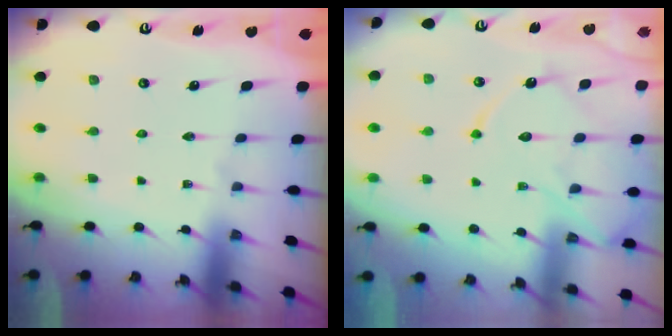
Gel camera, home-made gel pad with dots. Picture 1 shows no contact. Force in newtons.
{"total": 12.3, "press": 12.3, "slide": 1.2}